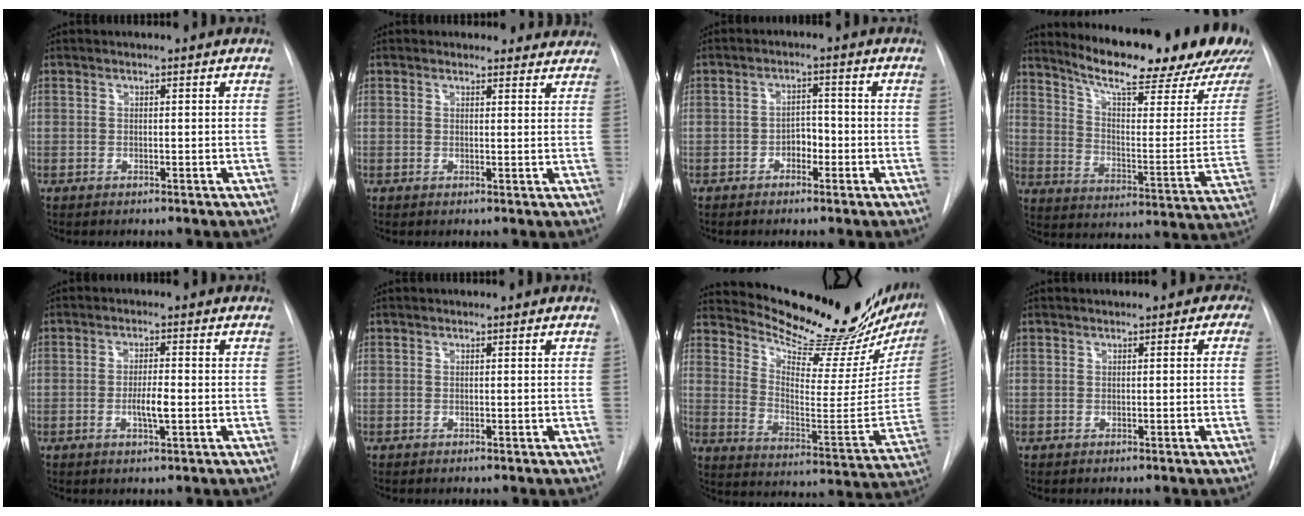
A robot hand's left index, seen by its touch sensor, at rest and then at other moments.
{"total": 5.8, "force": [5.3, 2.3, -0.1], "torque": [0.032, -0.007, 0.033]}
{"total": 2.9, "force": [-1.7, 1.7, 1.7], "torque": [-0.021, 0.004, -0.030]}
{"total": 24.7, "force": [21.1, 2.8, 12.6], "torque": [-0.191, -0.086, 0.274]}
{"total": 3.5, "force": [-1.2, 0.5, 3.2], "torque": [-0.059, -0.007, -0.019]}
{"total": 0.0}
{"total": 25.6, "force": [22.6, 4.0, 11.4], "torque": [-0.178, -0.098, 0.301]}
{"total": 1.6, "force": [0.2, 1.1, 1.1], "torque": [-0.003, 0.004, -0.004]}